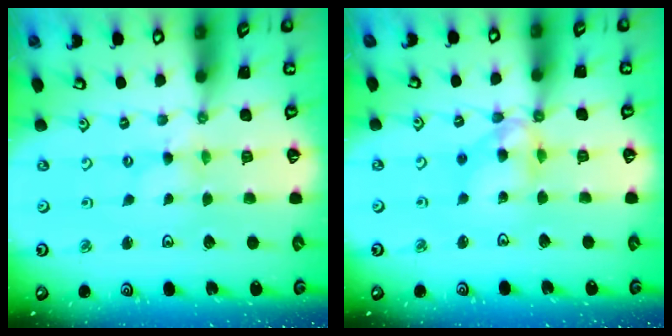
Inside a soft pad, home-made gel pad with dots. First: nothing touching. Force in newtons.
{"total": 10.2, "press": 10.2, "slide": 1.1}